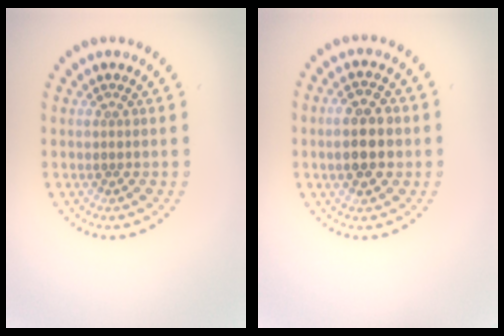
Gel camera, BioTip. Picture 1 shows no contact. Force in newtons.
{"total": 4.5, "press": 4.5, "slide": 0.1}